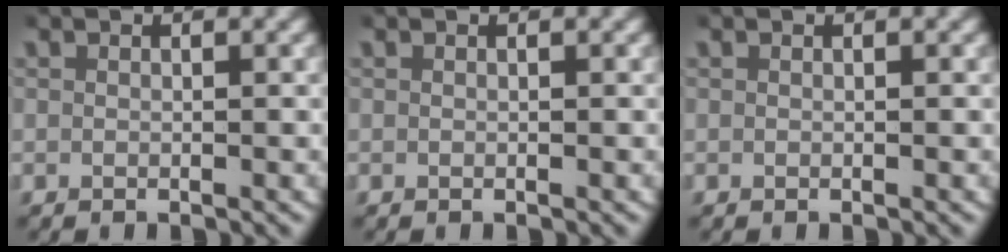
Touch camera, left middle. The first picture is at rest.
{"total": 0.0}
{"total": 0.0}